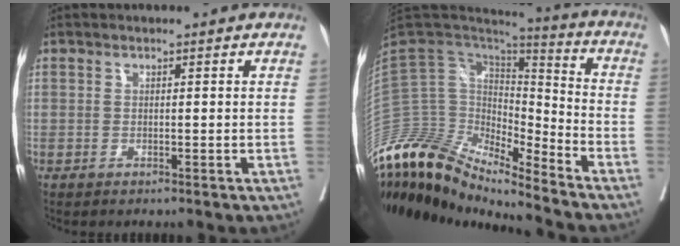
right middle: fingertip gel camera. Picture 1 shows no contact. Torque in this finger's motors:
{"motor_torque": [0.49, -0.22, 1.05, 0.21]}